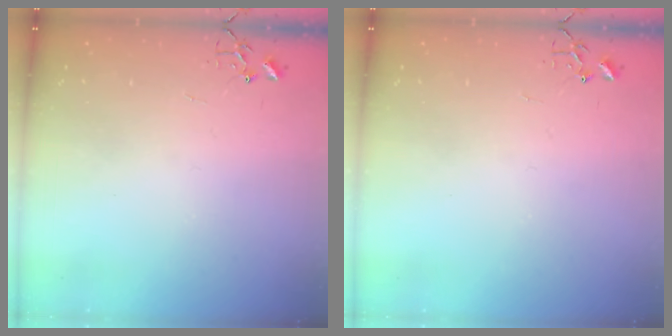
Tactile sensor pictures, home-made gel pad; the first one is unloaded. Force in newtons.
{"total": 0.0}